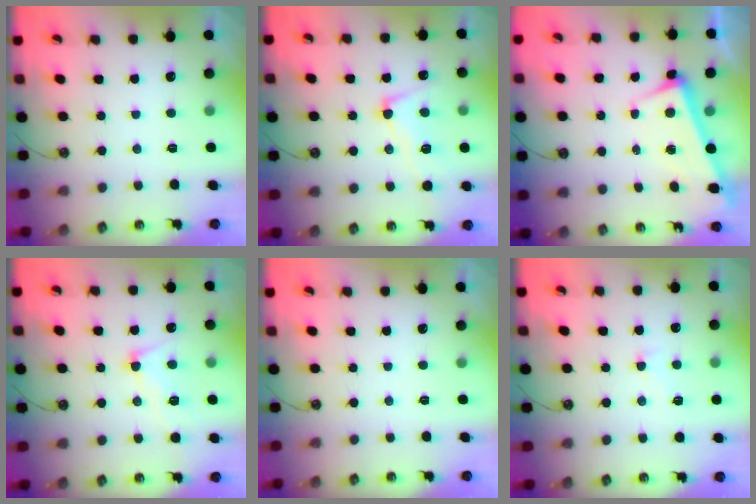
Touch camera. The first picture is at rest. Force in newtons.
{"total": 3.9, "press": 3.7, "slide": 1.2}
{"total": 3.4, "press": 3.2, "slide": 1.0}
{"total": 6.3, "press": 6.2, "slide": 0.6}
{"total": 0.0}
{"total": 0.7, "press": 0.6, "slide": 0.4}